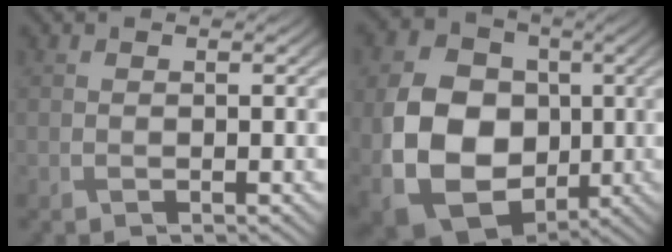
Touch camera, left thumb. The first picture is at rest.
{"total": 14.4, "force": [-2.0, 11.3, 8.6], "torque": [-0.200, -0.021, -0.035]}